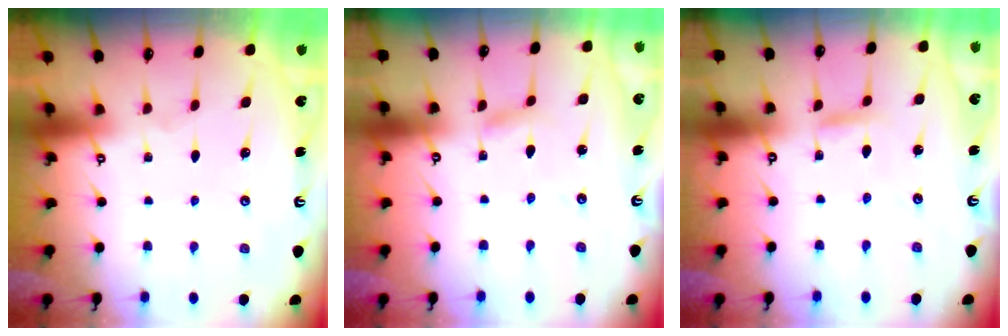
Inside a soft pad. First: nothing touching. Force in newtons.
{"total": 2.8, "press": 2.8, "slide": 0.4}
{"total": 3.5, "press": 3.5, "slide": 0.4}